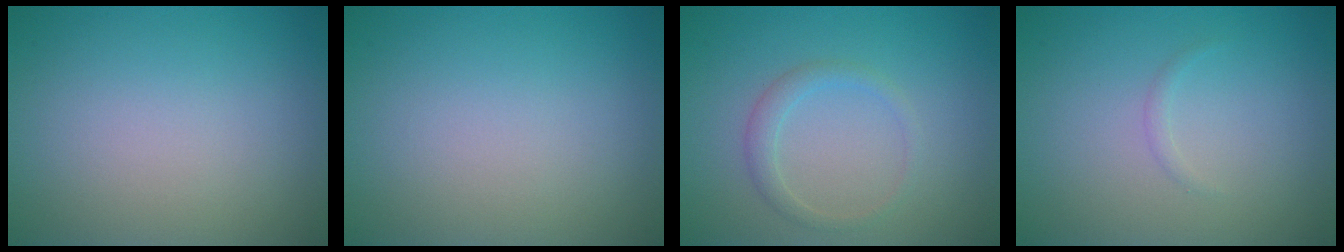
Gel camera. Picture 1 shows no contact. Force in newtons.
{"total": 0.0}
{"total": 1.6, "press": 1.6, "slide": 0.0}
{"total": 0.5, "press": 0.5, "slide": 0.0}